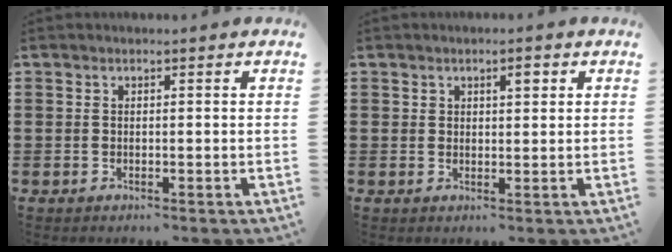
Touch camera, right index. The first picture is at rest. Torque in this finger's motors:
{"motor_torque": [-0.35, 0.18, 0.04, -0.01]}